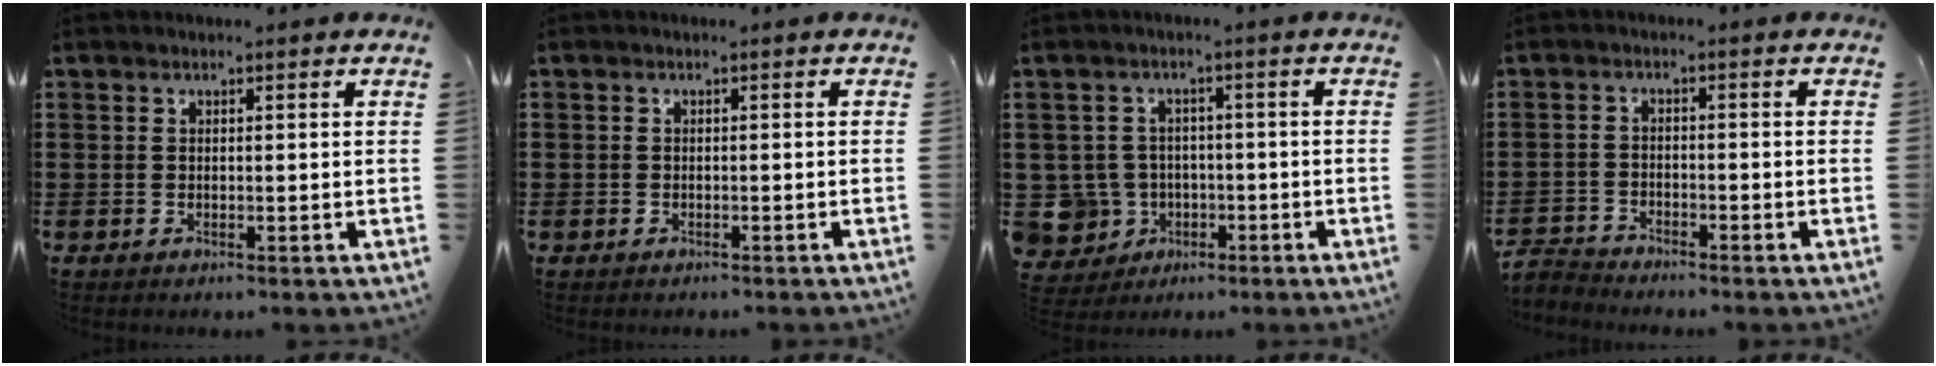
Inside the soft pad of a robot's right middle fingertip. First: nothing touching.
{"total": 1.0, "force": [-0.6, 0.8, 0.0], "torque": [-0.003, 0.003, -0.012]}
{"total": 5.7, "force": [-1.3, 5.3, 1.4], "torque": [-0.071, 0.000, -0.026]}
{"total": 2.7, "force": [-2.6, 0.4, 0.1], "torque": [-0.022, -0.004, -0.062]}